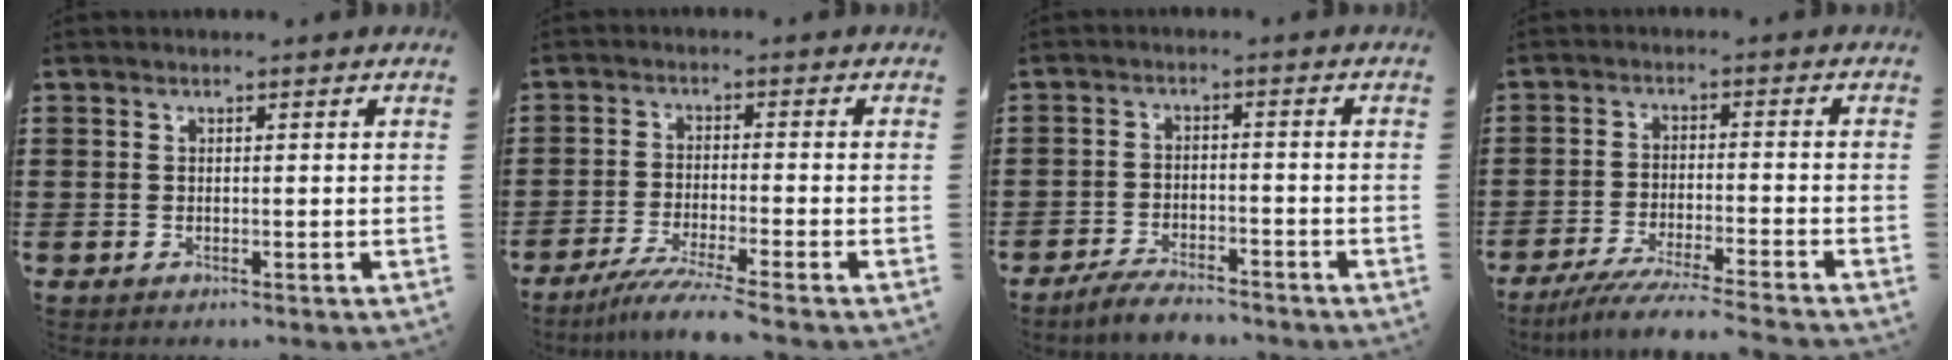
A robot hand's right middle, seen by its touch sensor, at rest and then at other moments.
{"total": 4.8, "force": [-4.1, -0.6, 2.4], "torque": [-0.052, -0.020, -0.079]}
{"total": 3.9, "force": [-3.7, 0.6, 1.3], "torque": [-0.029, 0.002, -0.076]}
{"total": 5.3, "force": [-4.8, -0.4, 2.2], "torque": [-0.049, -0.018, -0.095]}